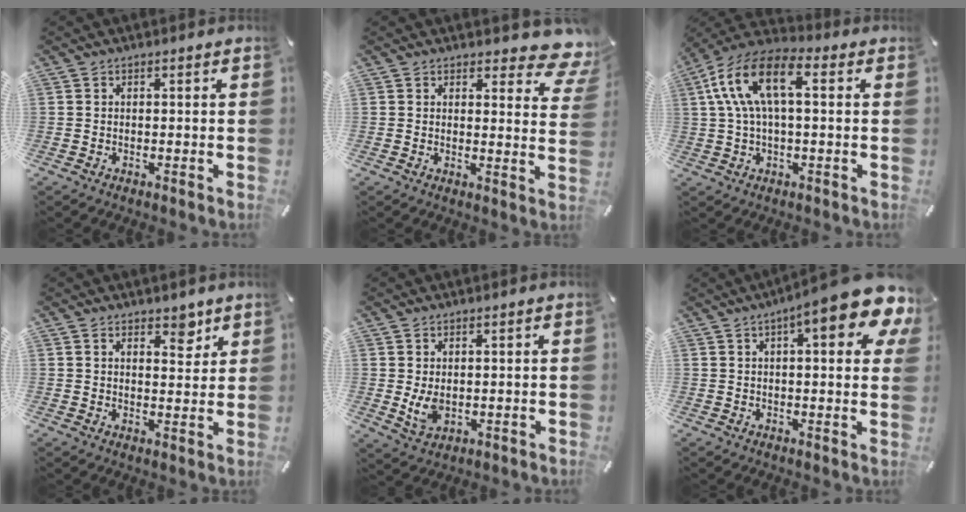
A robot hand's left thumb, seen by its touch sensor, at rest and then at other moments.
{"total": 6.7, "force": [5.2, 3.0, 3.1], "torque": [-0.028, -0.042, 0.089]}
{"total": 13.2, "force": [3.1, 6.6, 11.1], "torque": [-0.245, 0.000, 0.053]}
{"total": 5.2, "force": [3.8, 2.7, 2.3], "torque": [-0.007, -0.025, 0.059]}
{"total": 4.7, "force": [0.6, 3.2, 3.4], "torque": [-0.076, -0.008, 0.011]}
{"total": 14.5, "force": [7.4, 3.5, 12.0], "torque": [-0.164, -0.039, 0.112]}